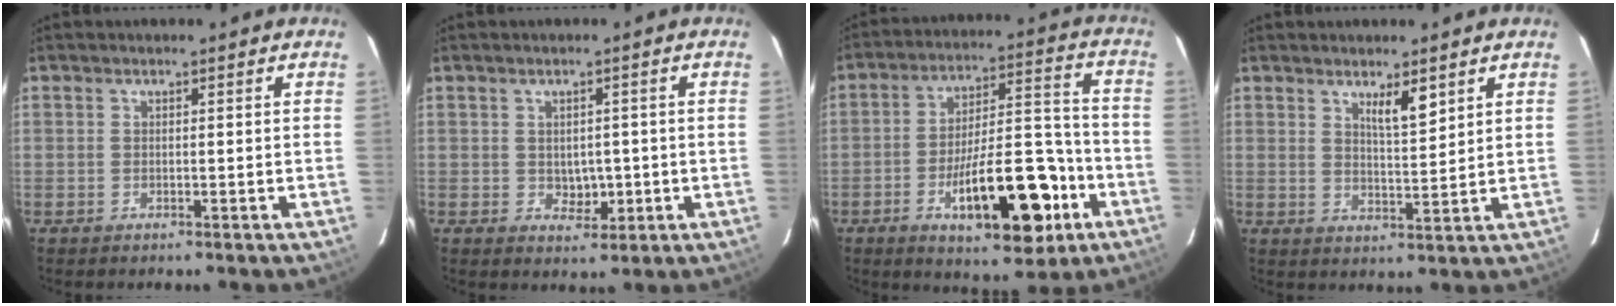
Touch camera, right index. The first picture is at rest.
{"total": 3.2, "force": [-0.3, 2.3, 2.2], "torque": [-0.025, 0.000, 0.004]}
{"total": 17.0, "force": [-7.0, 5.2, 14.6], "torque": [-0.225, 0.015, -0.098]}
{"total": 4.2, "force": [2.7, 0.6, 3.1], "torque": [-0.055, -0.006, 0.049]}